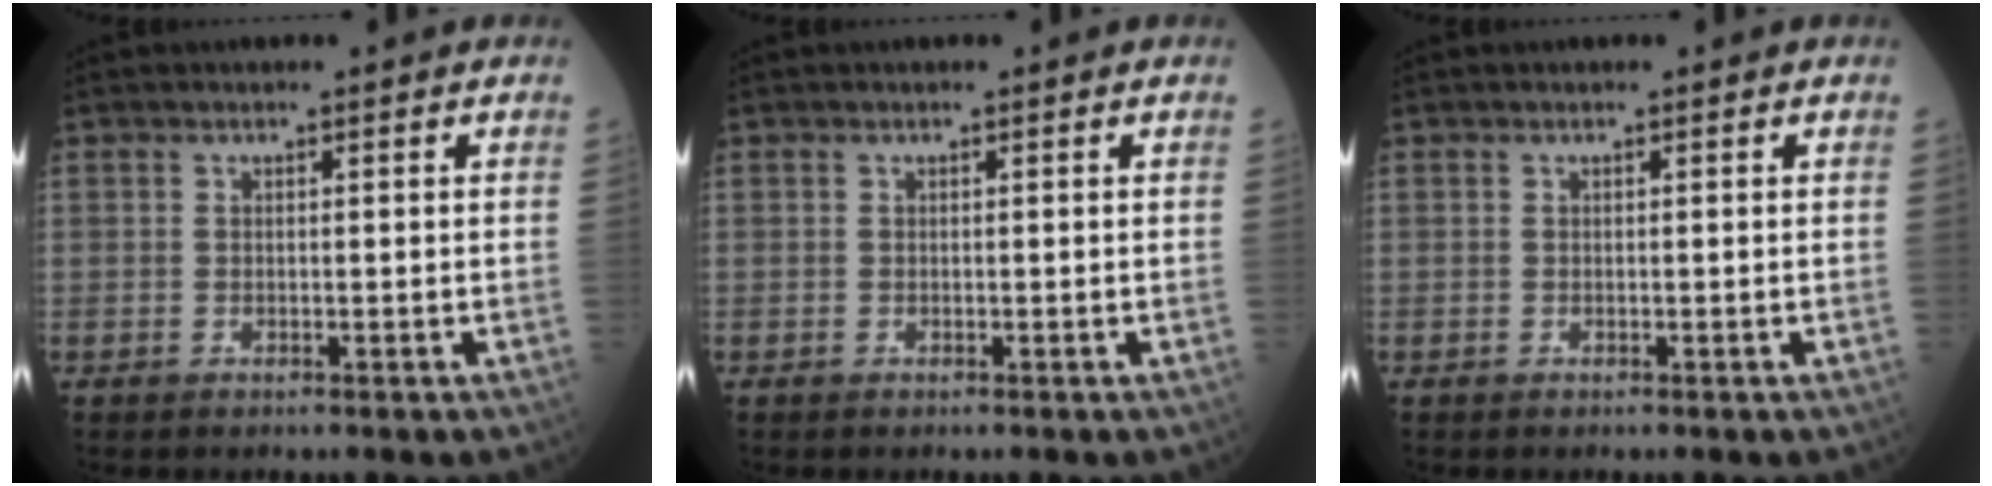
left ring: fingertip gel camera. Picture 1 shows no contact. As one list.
[{"total": 0.0}, {"total": 0.0}]